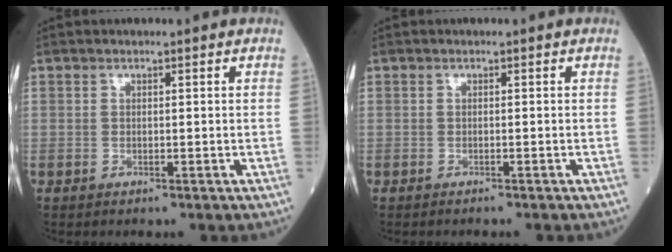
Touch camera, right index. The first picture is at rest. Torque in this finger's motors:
{"motor_torque": [0.08, -0.14, -0.05, 0.01]}